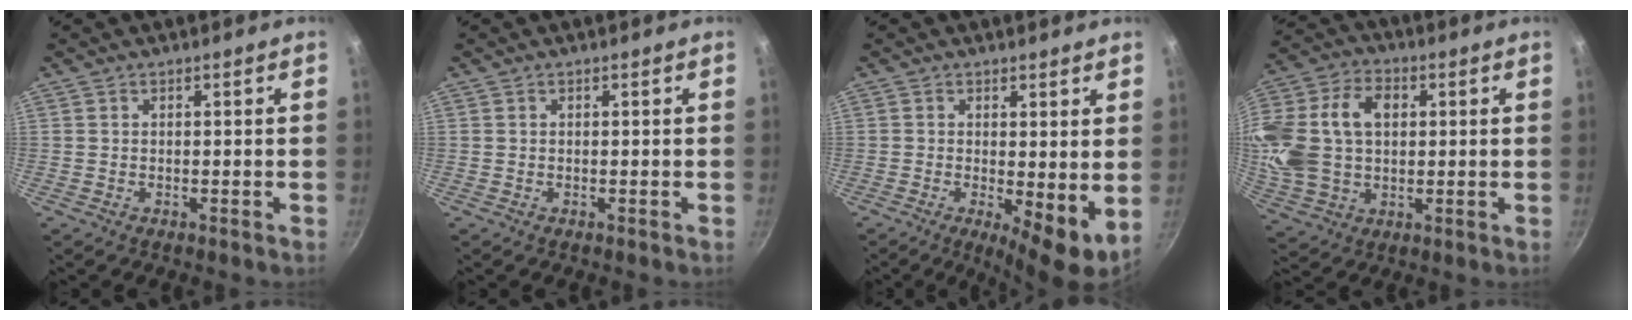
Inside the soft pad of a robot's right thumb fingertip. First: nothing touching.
{"total": 0.0}
{"total": 7.0, "force": [0.0, 2.2, 6.6], "torque": [-0.093, -0.018, 0.004]}
{"total": 20.7, "force": [3.2, 14.7, 14.2], "torque": [-0.287, 0.022, 0.057]}